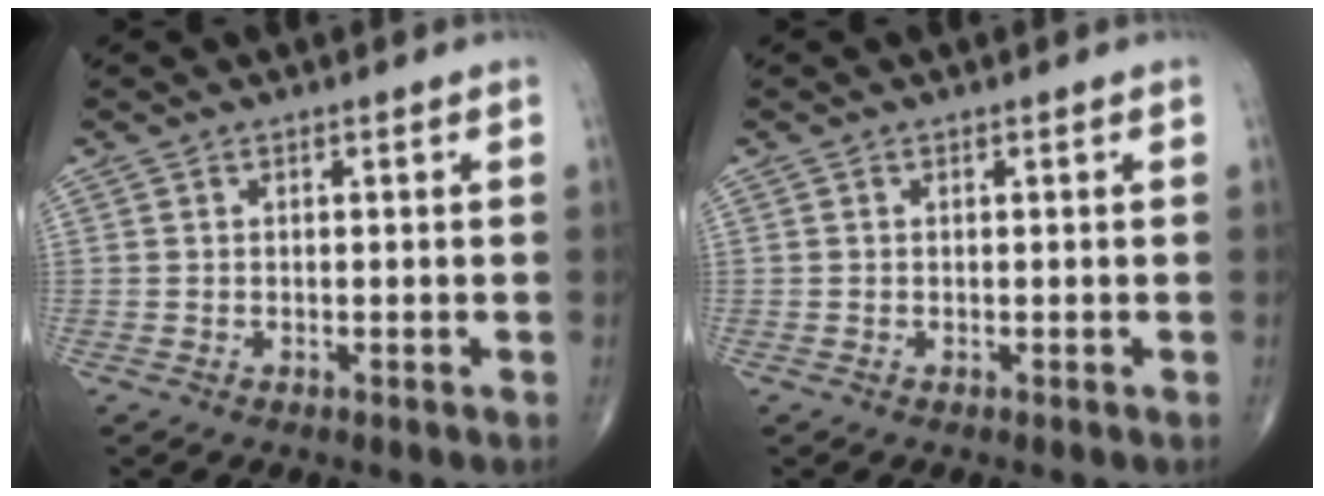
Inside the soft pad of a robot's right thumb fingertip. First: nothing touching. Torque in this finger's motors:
{"motor_torque": [0.00, 0.13, 0.22, 0.17, -0.01]}